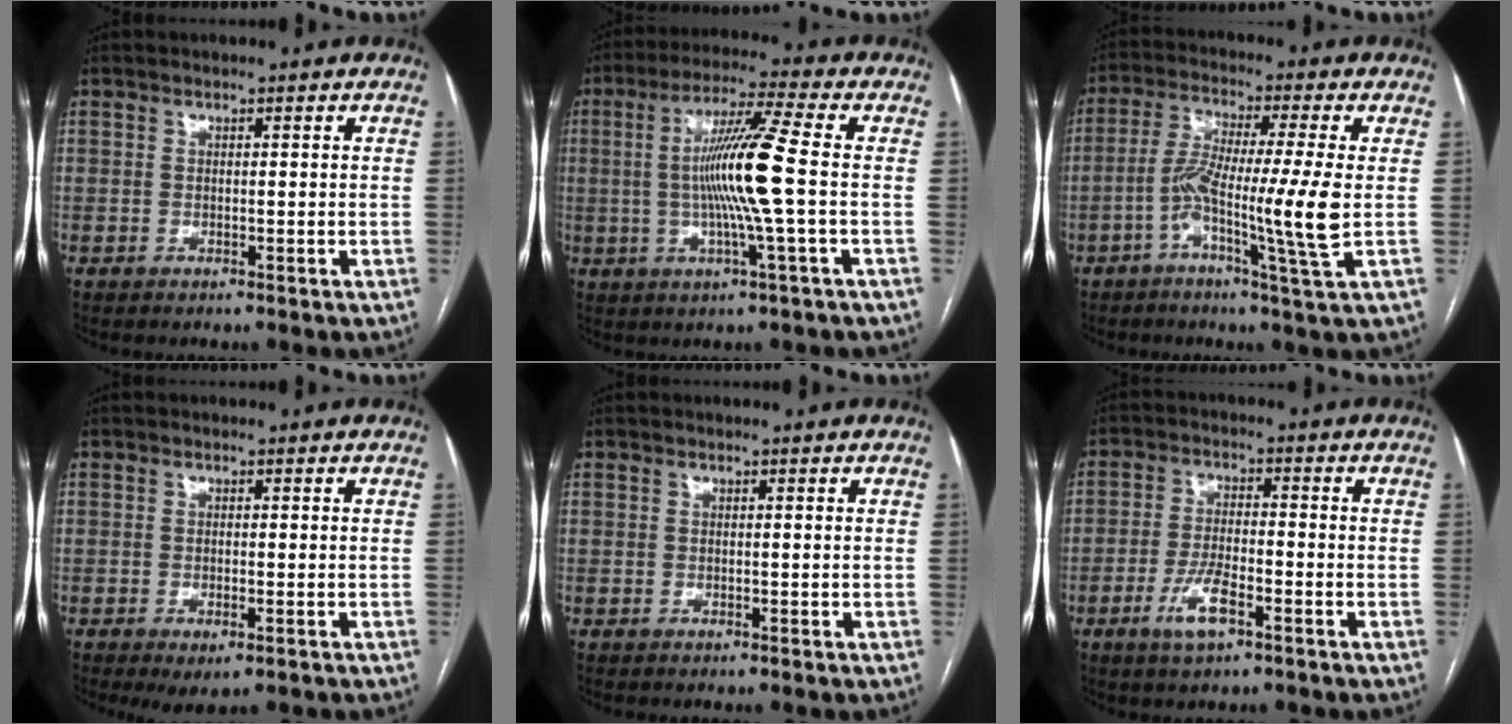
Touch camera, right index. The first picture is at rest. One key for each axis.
{"total": 11.5, "fx": -0.3, "fy": -1.2, "fz": 11.4, "tx": -0.217, "ty": -0.001, "tz": -0.009}
{"total": 10.8, "fx": -2.2, "fy": -0.9, "fz": 10.6, "tx": -0.206, "ty": -0.005, "tz": -0.047}
{"total": 3.2, "fx": -1.7, "fy": 1.1, "fz": 2.5, "tx": -0.038, "ty": -0.006, "tz": -0.018}
{"total": 0.0}
{"total": 6.0, "fx": -3.1, "fy": 1.8, "fz": 4.8, "tx": -0.098, "ty": -0.003, "tz": -0.056}